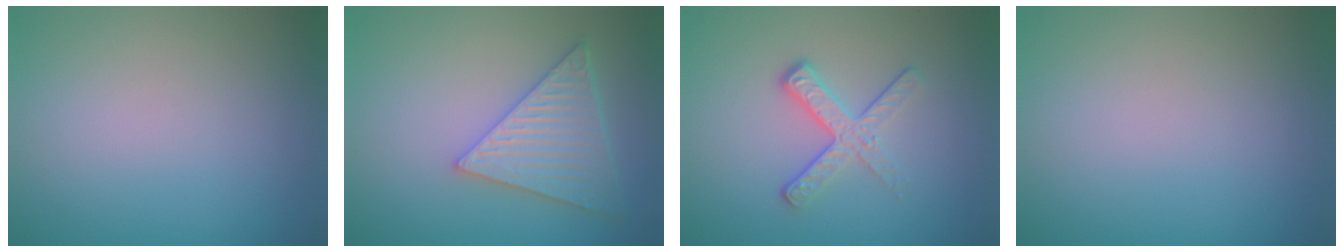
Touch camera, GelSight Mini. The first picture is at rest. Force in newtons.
{"total": 5.8, "press": 4.9, "slide": 3.1}
{"total": 3.5, "press": 2.4, "slide": 2.6}
{"total": 0.0}